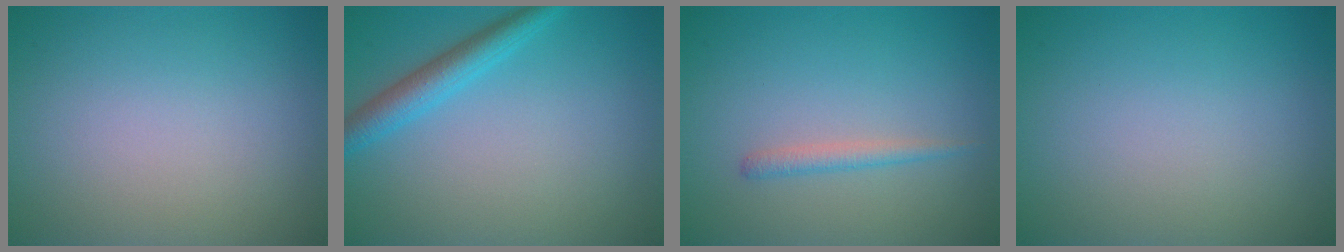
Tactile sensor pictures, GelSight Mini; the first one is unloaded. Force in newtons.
{"total": 3.1, "press": 3.1, "slide": 0.1}
{"total": 1.3, "press": 1.3, "slide": 0.0}
{"total": 0.0}